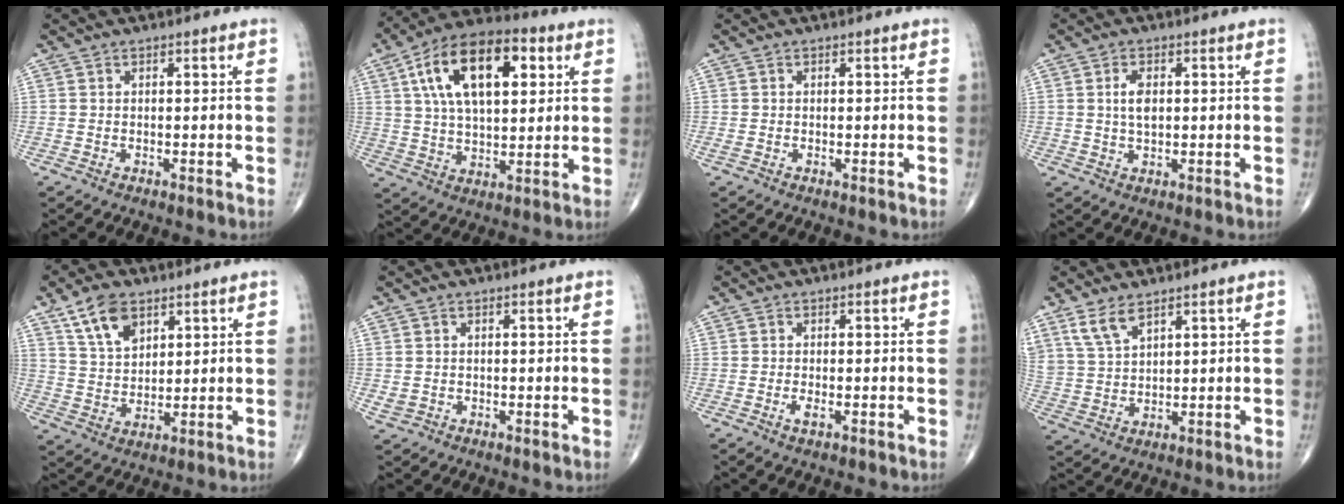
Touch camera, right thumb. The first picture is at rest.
{"total": 19.1, "force": [6.2, 9.6, 15.3], "torque": [-0.243, 0.006, 0.100]}
{"total": 0.7, "force": [-0.1, 0.2, 0.7], "torque": [-0.017, -0.004, -0.003]}
{"total": 3.6, "force": [0.5, 1.9, 3.0], "torque": [-0.056, -0.003, 0.009]}
{"total": 8.7, "force": [4.9, 5.0, 5.1], "torque": [-0.076, -0.026, 0.096]}
{"total": 1.6, "force": [-0.1, 1.3, 0.8], "torque": [-0.016, 0.001, 0.001]}
{"total": 1.6, "force": [-0.6, 0.6, 1.4], "torque": [-0.028, -0.002, -0.012]}
{"total": 6.0, "force": [4.2, 2.5, 3.5], "torque": [-0.069, -0.016, 0.094]}